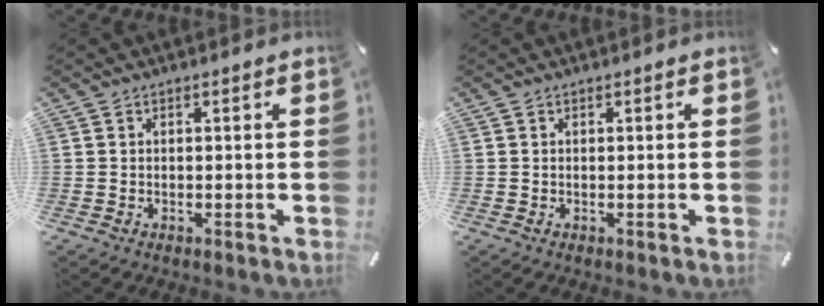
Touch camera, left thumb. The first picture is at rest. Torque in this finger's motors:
{"motor_torque": [0.00, 0.00, -0.02, -0.02, 0.00]}